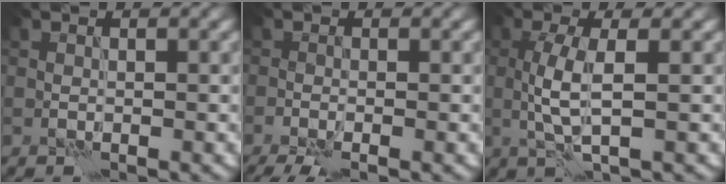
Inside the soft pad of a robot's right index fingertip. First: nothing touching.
{"total": 3.0, "force": [-2.1, 0.4, 2.1], "torque": [-0.041, -0.006, -0.042]}
{"total": 3.6, "force": [0.1, 0.8, 3.5], "torque": [-0.076, 0.001, 0.005]}